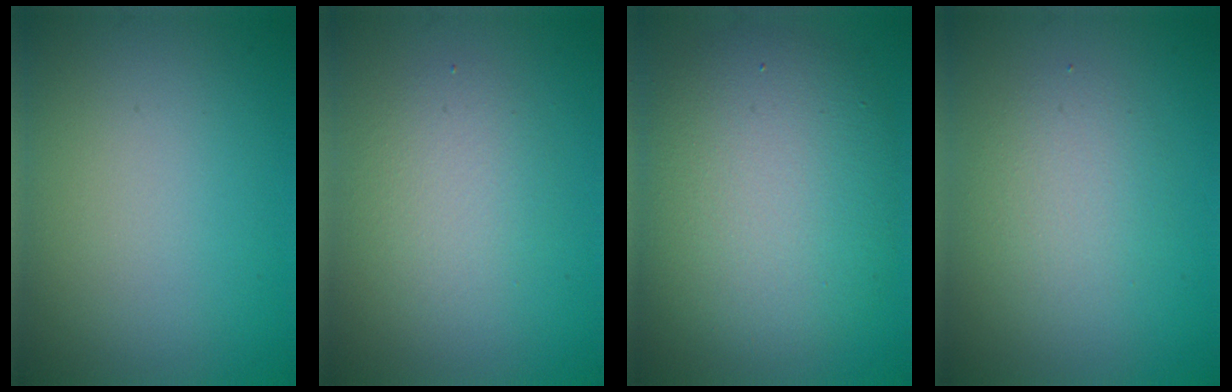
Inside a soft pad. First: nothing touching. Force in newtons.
{"total": 2.9, "press": 2.8, "slide": 0.2}
{"total": 9.4, "press": 9.4, "slide": 0.5}
{"total": 2.6, "press": 2.6, "slide": 0.2}